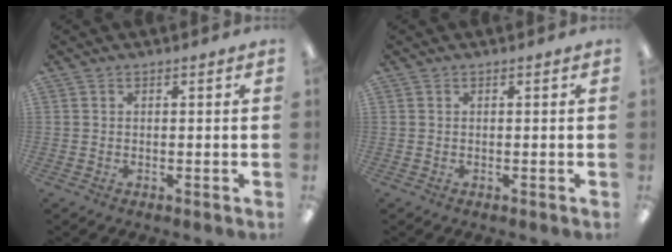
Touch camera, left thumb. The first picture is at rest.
{"total": 0.0}